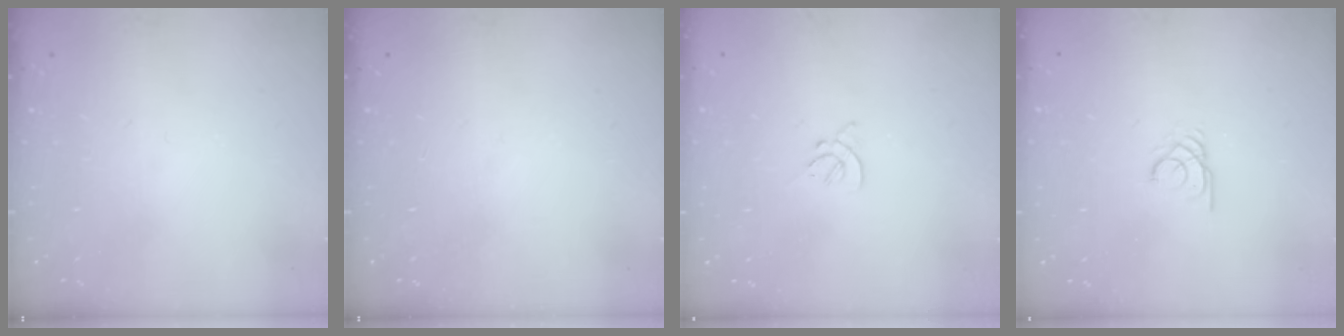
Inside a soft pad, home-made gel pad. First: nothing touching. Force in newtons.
{"total": 0.0}
{"total": 2.0, "press": 1.9, "slide": 0.5}
{"total": 1.8, "press": 1.8, "slide": 0.2}